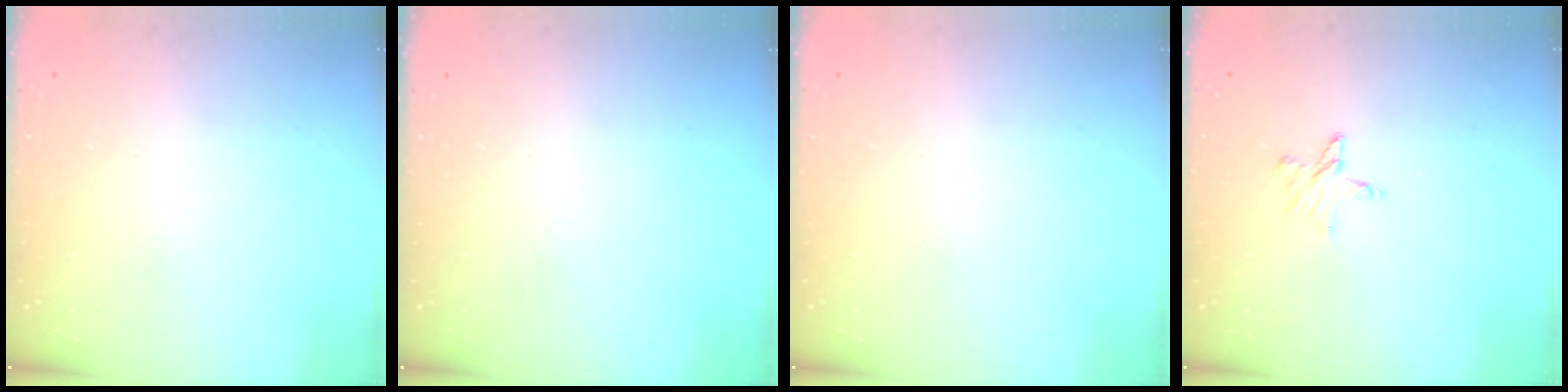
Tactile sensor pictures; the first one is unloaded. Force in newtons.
{"total": 0.0}
{"total": 0.0}
{"total": 6.0, "press": 6.0, "slide": 0.5}